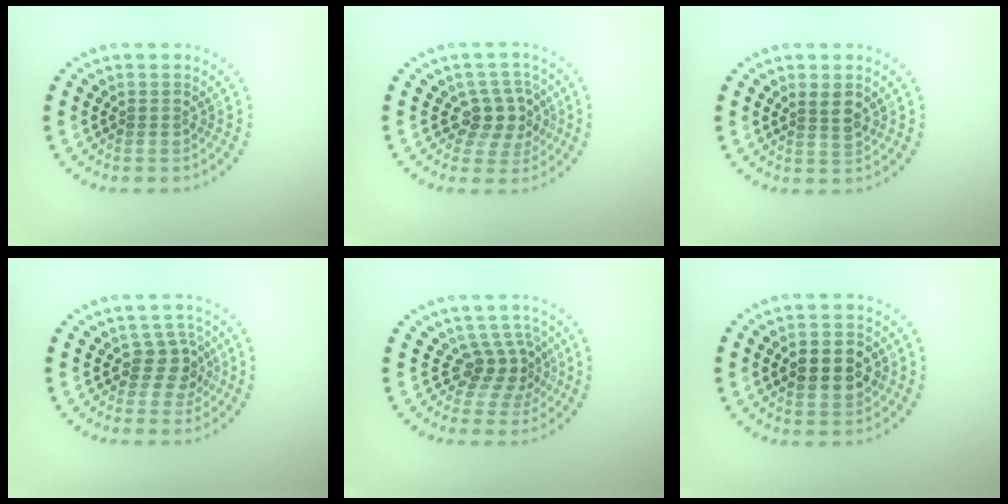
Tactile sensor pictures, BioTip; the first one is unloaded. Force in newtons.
{"total": 3.1, "press": 2.7, "slide": 1.5}
{"total": 1.7, "press": 1.5, "slide": 0.8}
{"total": 2.6, "press": 2.1, "slide": 1.6}
{"total": 3.0, "press": 2.0, "slide": 2.2}
{"total": 5.0, "press": 5.0, "slide": 0.2}